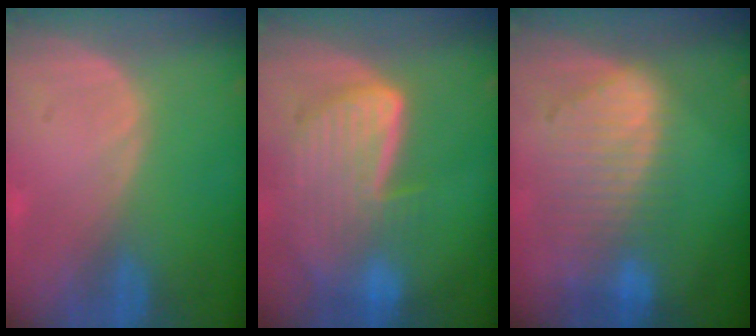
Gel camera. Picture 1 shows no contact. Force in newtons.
{"total": 9.3, "press": 8.1, "slide": 4.6}
{"total": 9.1, "press": 8.0, "slide": 4.3}